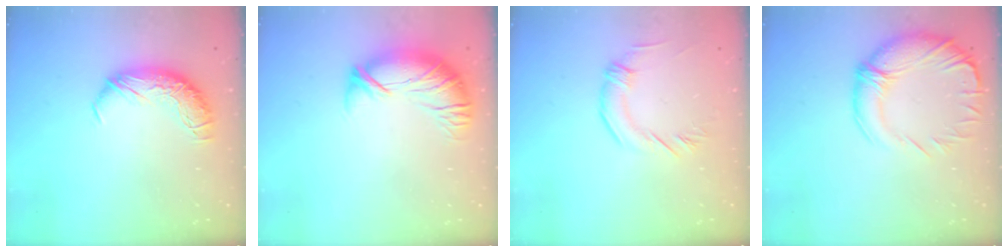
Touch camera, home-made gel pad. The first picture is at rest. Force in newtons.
{"total": 2.9, "press": 1.0, "slide": 2.7}
{"total": 2.5, "press": 2.1, "slide": 1.4}
{"total": 5.5, "press": 4.1, "slide": 3.7}